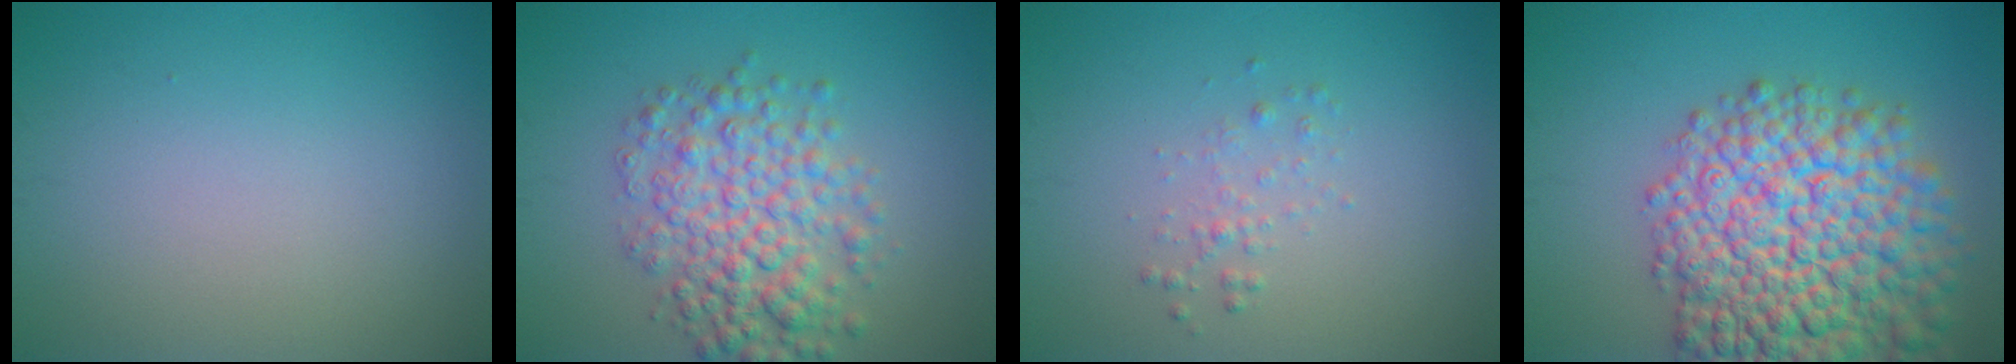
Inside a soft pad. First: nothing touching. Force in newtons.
{"total": 5.9, "press": 5.9, "slide": 0.1}
{"total": 1.1, "press": 1.1, "slide": 0.0}
{"total": 13.2, "press": 13.1, "slide": 0.6}